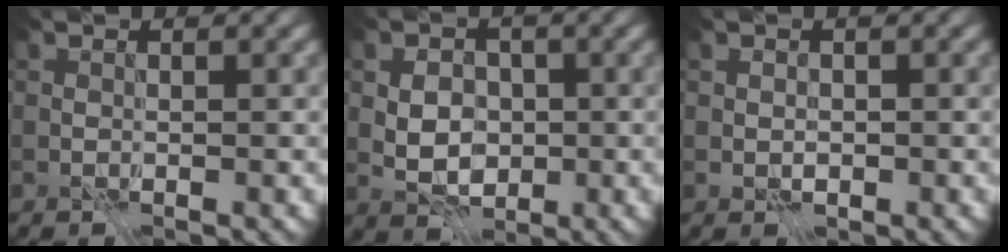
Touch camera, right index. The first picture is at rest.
{"total": 4.0, "force": [-0.6, 2.8, 2.7], "torque": [-0.038, -0.002, -0.015]}
{"total": 0.8, "force": [-0.2, 0.7, 0.4], "torque": [-0.008, -0.002, -0.006]}